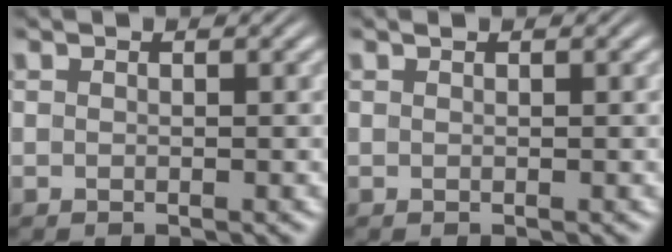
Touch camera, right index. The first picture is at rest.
{"total": 0.0}